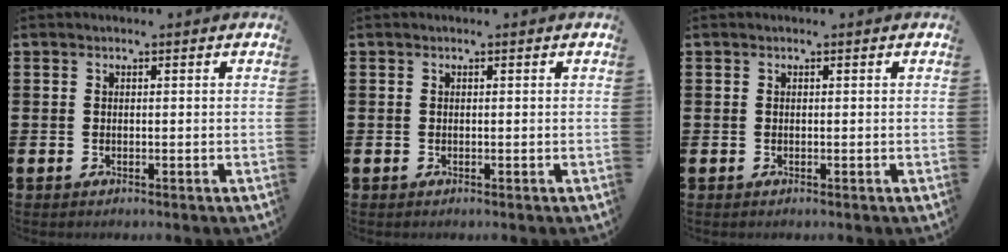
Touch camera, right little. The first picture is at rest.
{"total": 0.0}
{"total": 0.0}